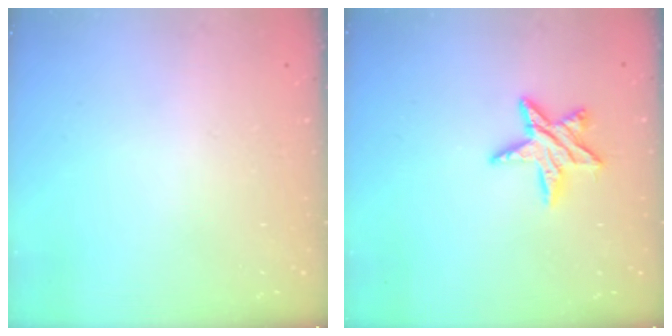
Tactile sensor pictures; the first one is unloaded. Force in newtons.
{"total": 9.3, "press": 9.2, "slide": 0.7}